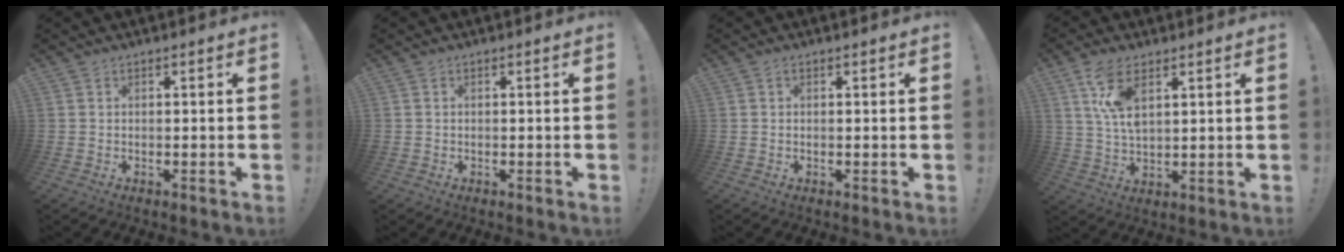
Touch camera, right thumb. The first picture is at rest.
{"total": 0.6, "force": [-0.3, 0.6, 0.1], "torque": [-0.002, 0.002, -0.004]}
{"total": 0.6, "force": [0.3, 0.3, 0.5], "torque": [-0.012, 0.000, 0.004]}
{"total": 9.9, "force": [4.9, 4.4, 7.4], "torque": [-0.150, -0.014, 0.088]}